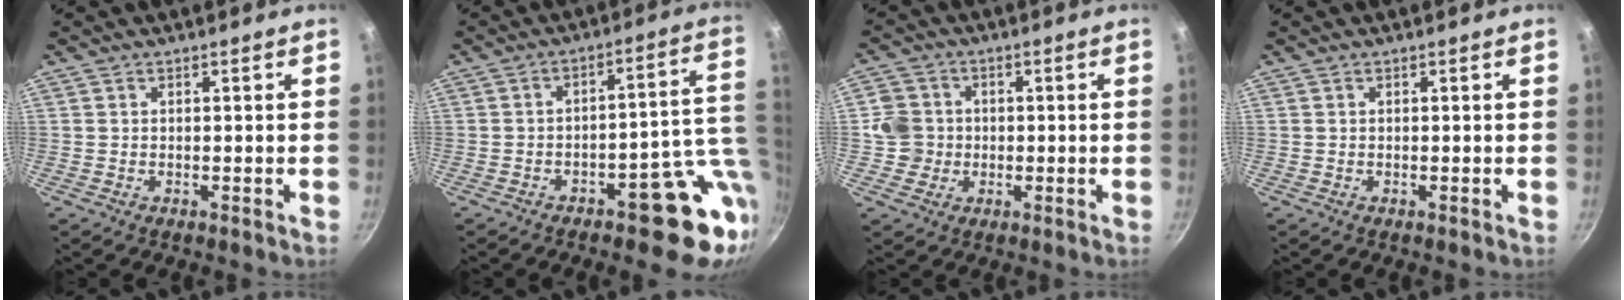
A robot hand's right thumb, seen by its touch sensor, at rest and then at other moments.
{"total": 14.3, "force": [-4.9, 6.3, 11.9], "torque": [-0.081, 0.039, -0.058]}
{"total": 5.8, "force": [-0.3, 5.6, 1.6], "torque": [-0.001, 0.013, -0.015]}
{"total": 0.0}